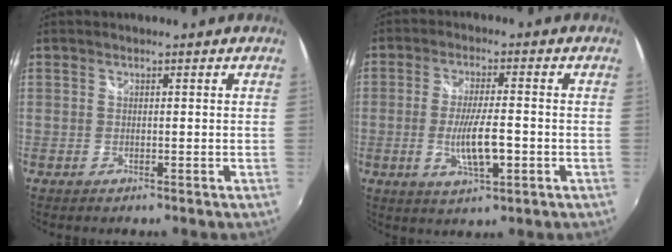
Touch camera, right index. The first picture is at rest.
{"total": 7.9, "force": [-2.0, 1.6, 7.4], "torque": [-0.141, -0.012, -0.031]}